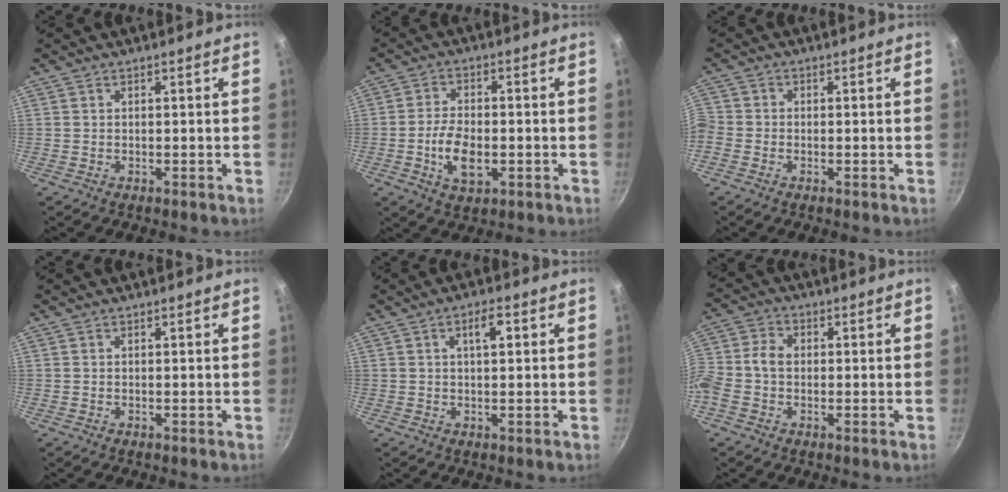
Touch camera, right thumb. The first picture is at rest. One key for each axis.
{"total": 8.1, "fx": -1.9, "fy": 4.4, "fz": 6.5, "tx": -0.117, "ty": 0.011, "tz": -0.035}
{"total": 2.8, "fx": -1.5, "fy": 2.1, "fz": 1.2, "tx": -0.034, "ty": 0.006, "tz": -0.042}
{"total": 0.0}
{"total": 4.0, "fx": 1.0, "fy": 1.5, "fz": 3.6, "tx": -0.055, "ty": 0.007, "tz": 0.012}
{"total": 6.8, "fx": -0.7, "fy": 5.0, "fz": 4.6, "tx": -0.102, "ty": 0.024, "tz": -0.034}